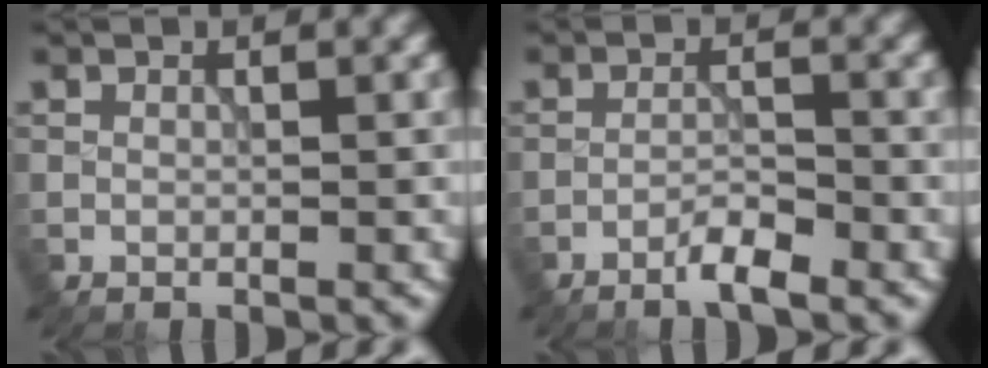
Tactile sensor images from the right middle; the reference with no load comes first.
{"total": 2.4, "force": [-1.8, 0.3, 1.5], "torque": [-0.026, 0.006, -0.036]}